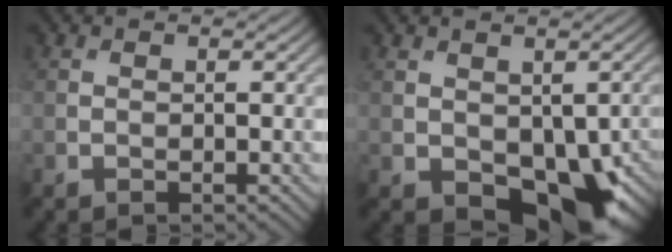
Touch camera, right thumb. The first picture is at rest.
{"total": 10.8, "force": [-2.6, 7.0, 7.7], "torque": [-0.120, -0.048, -0.017]}